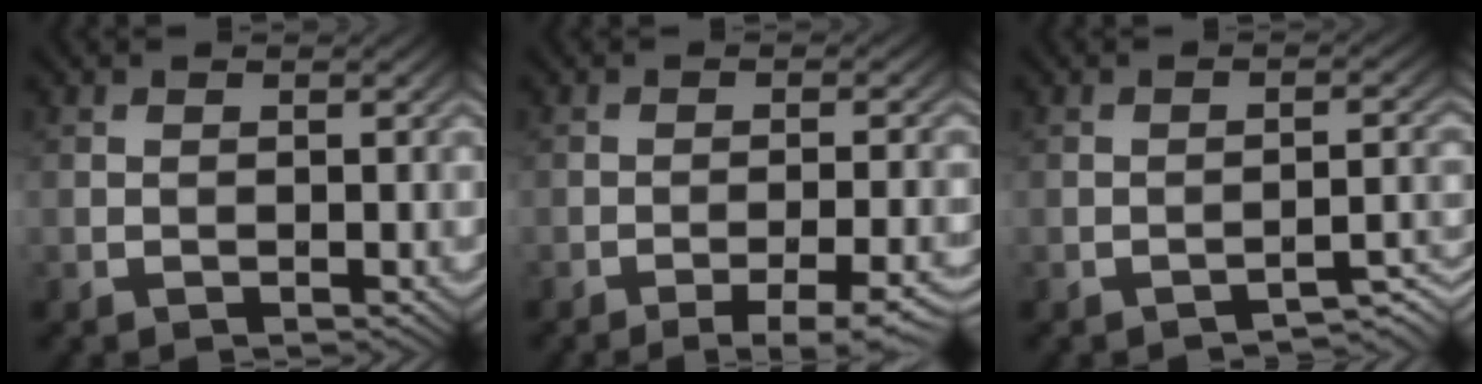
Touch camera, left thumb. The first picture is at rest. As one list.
[{"total": 6.2, "force": [-4.0, 1.1, 4.5], "torque": [-0.065, 0.007, -0.056]}, {"total": 2.6, "force": [-2.3, 0.4, 1.2], "torque": [-0.012, 0.009, -0.035]}]